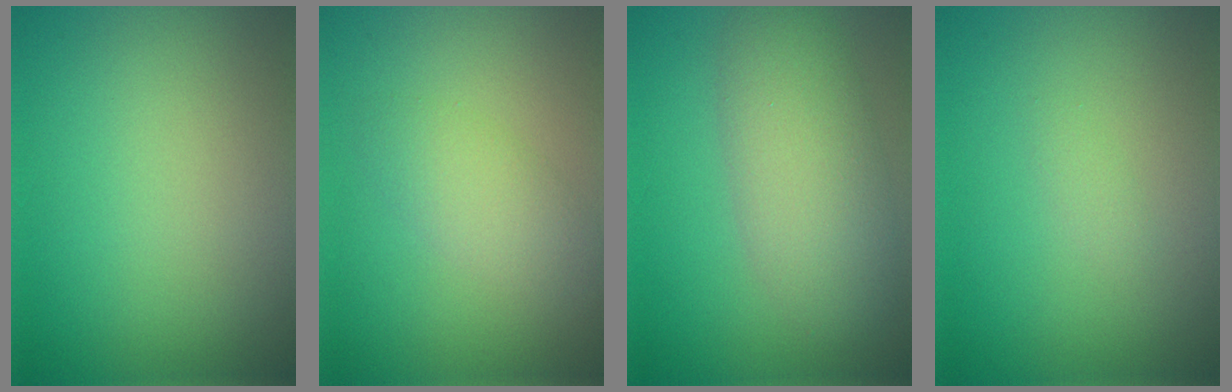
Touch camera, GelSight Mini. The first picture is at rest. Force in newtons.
{"total": 2.4, "press": 2.4, "slide": 0.2}
{"total": 5.2, "press": 5.2, "slide": 0.1}
{"total": 0.7, "press": 0.6, "slide": 0.1}